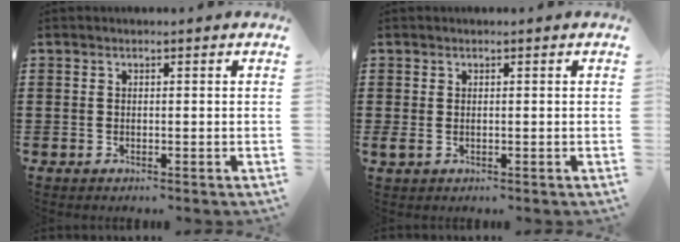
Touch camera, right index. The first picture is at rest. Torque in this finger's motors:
{"motor_torque": [1.07, 1.06, 0.04, 0.04]}